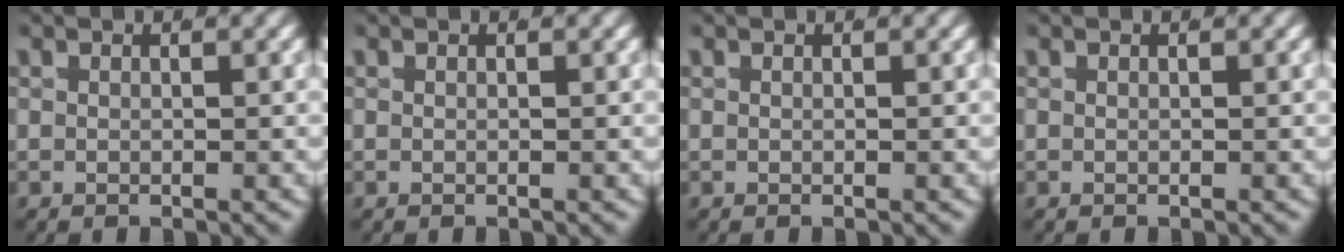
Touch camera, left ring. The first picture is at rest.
{"total": 0.0}
{"total": 0.0}
{"total": 0.0}